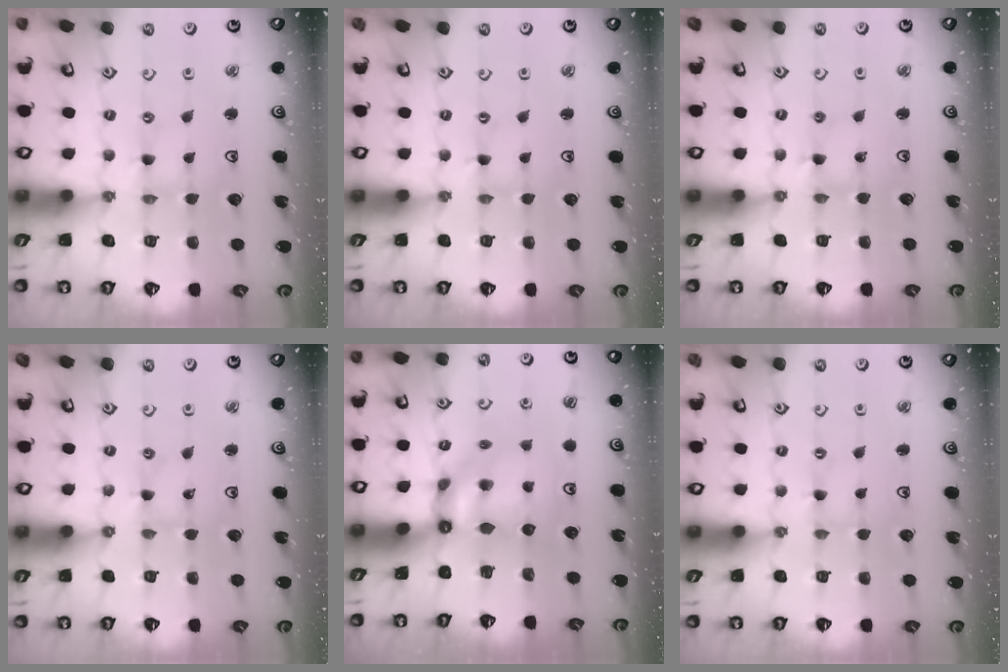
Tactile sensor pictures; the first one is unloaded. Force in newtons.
{"total": 0.0}
{"total": 2.6, "press": 2.6, "slide": 0.3}
{"total": 0.0}
{"total": 7.1, "press": 7.1, "slide": 0.5}
{"total": 0.0}